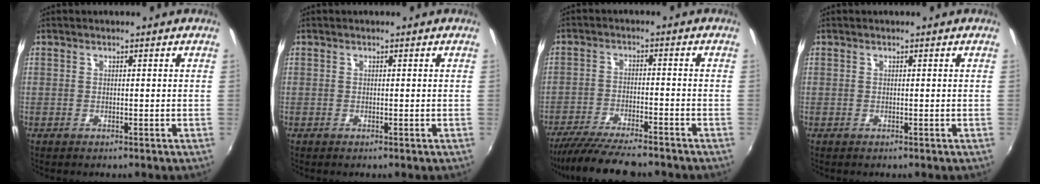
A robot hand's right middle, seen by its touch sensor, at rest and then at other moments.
{"total": 0.0}
{"total": 12.6, "force": [-11.1, 1.7, 5.9], "torque": [-0.130, -0.026, -0.183]}
{"total": 0.0}